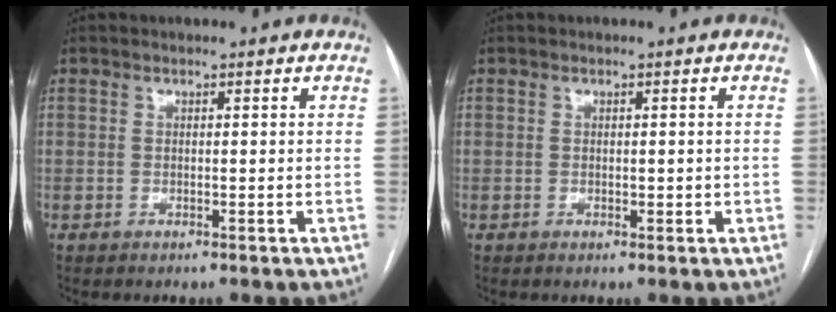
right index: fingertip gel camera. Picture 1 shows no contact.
{"total": 1.2, "force": [-0.1, 0.7, 0.9], "torque": [-0.013, 0.000, 0.002]}